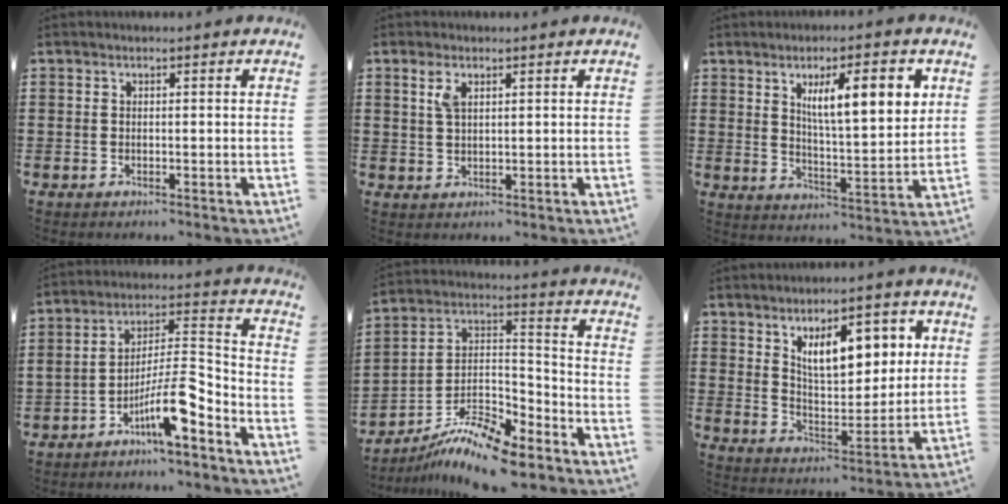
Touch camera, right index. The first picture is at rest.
{"total": 2.6, "force": [1.2, 1.1, 2.0], "torque": [-0.045, 0.006, 0.020]}
{"total": 9.7, "force": [3.8, 2.6, 8.6], "torque": [-0.146, 0.001, 0.058]}
{"total": 10.7, "force": [-6.8, 2.0, 8.1], "torque": [-0.148, 0.000, -0.129]}
{"total": 10.2, "force": [-8.6, 2.8, 4.9], "torque": [-0.101, 0.020, -0.171]}
{"total": 9.7, "force": [4.6, 4.7, 7.1], "torque": [-0.113, -0.007, 0.075]}